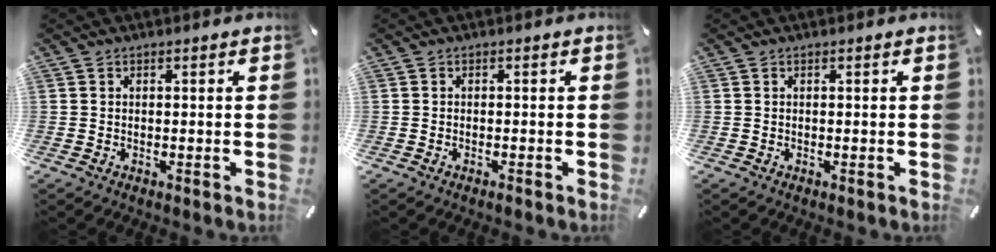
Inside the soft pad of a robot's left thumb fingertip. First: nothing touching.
{"total": 1.0, "force": [-0.6, 0.1, 0.8], "torque": [-0.013, -0.002, -0.011]}
{"total": 0.0}